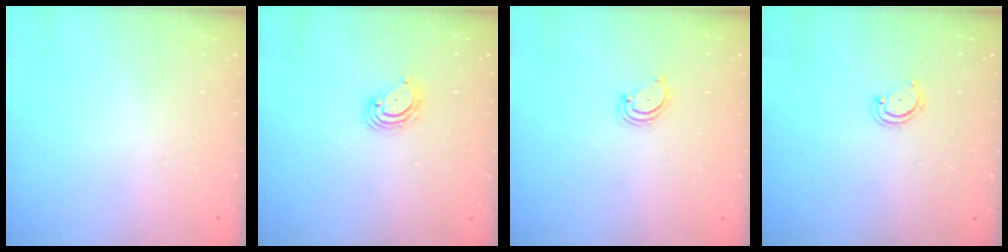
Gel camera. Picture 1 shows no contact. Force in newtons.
{"total": 5.0, "press": 4.9, "slide": 0.4}
{"total": 3.0, "press": 3.0, "slide": 0.4}
{"total": 2.6, "press": 2.6, "slide": 0.3}